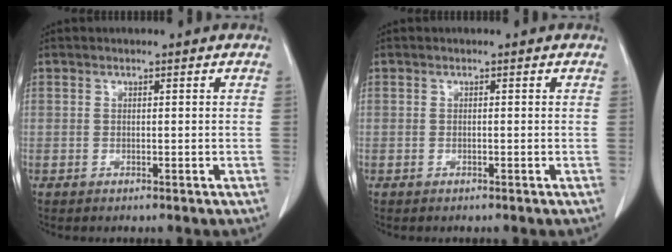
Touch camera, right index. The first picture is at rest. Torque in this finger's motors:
{"motor_torque": [0.21, 0.17, 0.03, 0.01]}